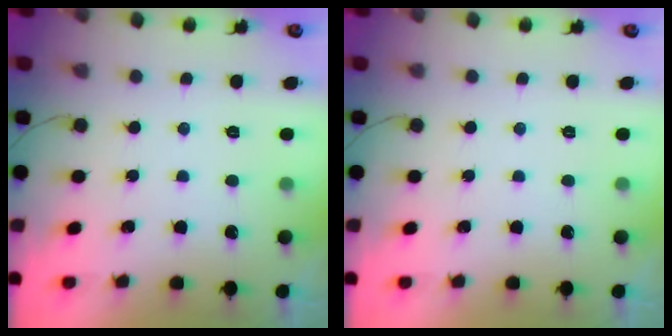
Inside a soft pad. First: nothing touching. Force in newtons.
{"total": 0.0}